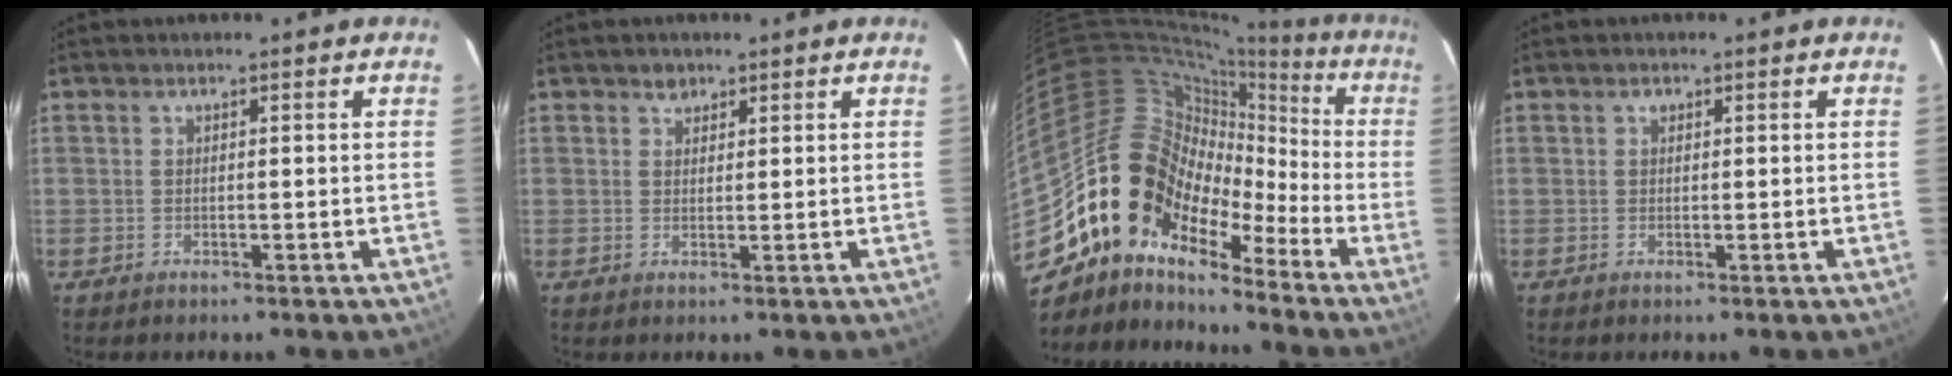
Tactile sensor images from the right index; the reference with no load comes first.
{"total": 1.8, "force": [1.1, 1.3, 0.3], "torque": [0.001, 0.007, 0.018]}
{"total": 15.2, "force": [-8.8, 10.9, 5.9], "torque": [-0.106, 0.029, -0.182]}
{"total": 0.8, "force": [0.2, 0.7, 0.2], "torque": [0.000, 0.004, 0.002]}